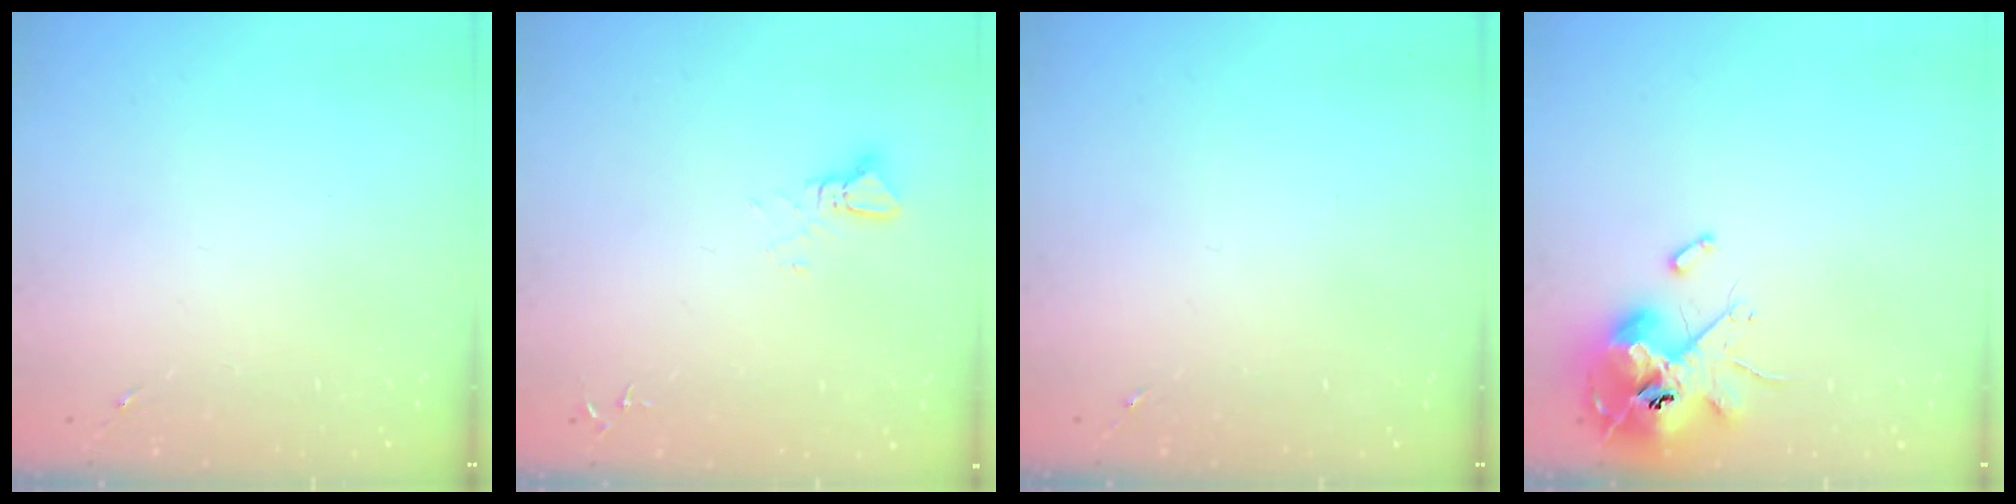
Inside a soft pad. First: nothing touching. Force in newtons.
{"total": 2.4, "press": 2.4, "slide": 0.1}
{"total": 0.0}
{"total": 13.1, "press": 12.9, "slide": 2.1}